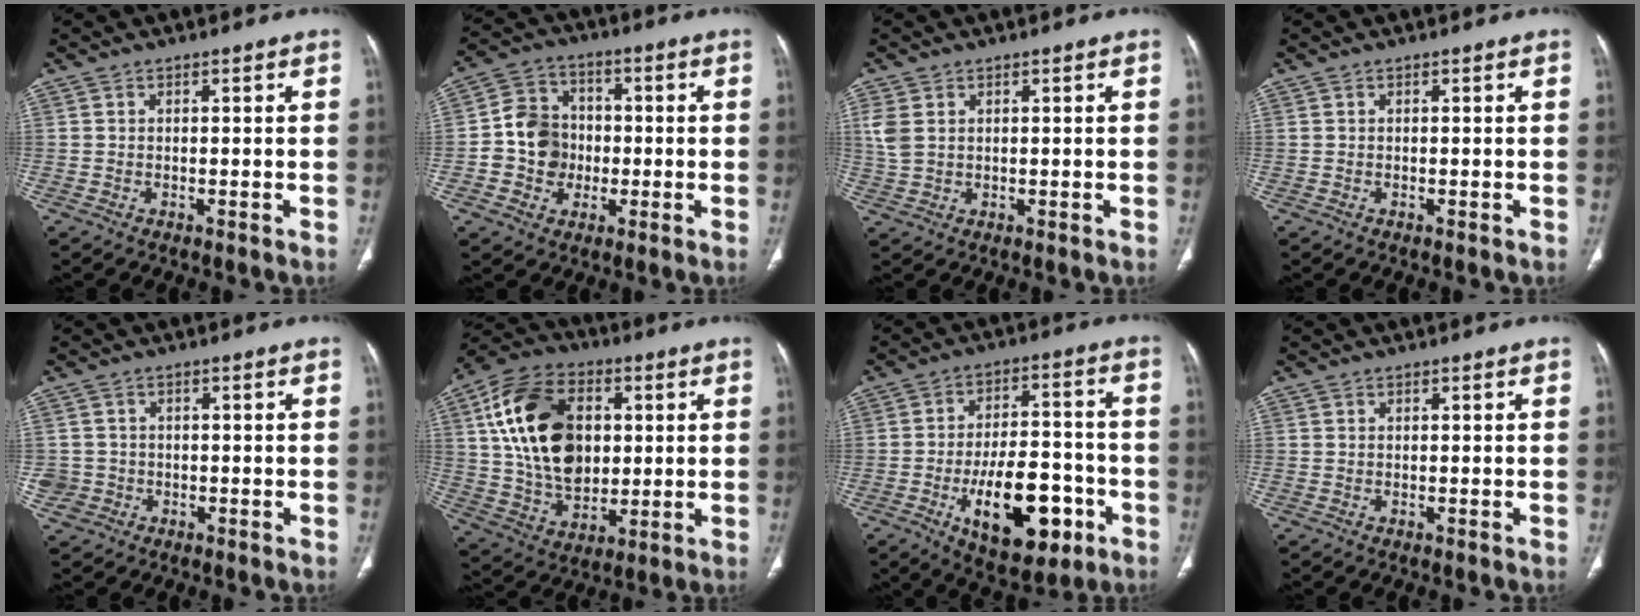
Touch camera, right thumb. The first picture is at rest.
{"total": 10.0, "force": [-1.3, 8.9, 4.3], "torque": [-0.043, 0.023, -0.030]}
{"total": 3.9, "force": [1.3, 2.7, 2.5], "torque": [-0.065, 0.003, 0.032]}
{"total": 0.0}
{"total": 3.4, "force": [-0.9, 3.3, 0.3], "torque": [0.009, 0.013, -0.017]}
{"total": 20.9, "force": [3.9, 14.4, 14.7], "torque": [-0.242, 0.001, 0.075]}
{"total": 17.6, "force": [-6.7, 8.7, 13.8], "torque": [-0.184, 0.032, -0.093]}
{"total": 0.0}